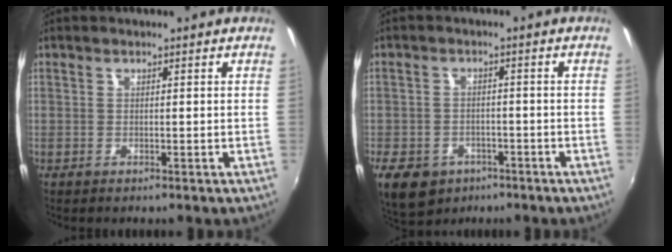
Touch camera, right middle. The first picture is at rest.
{"total": 12.1, "force": [-6.6, 8.6, 5.4], "torque": [-0.146, -0.019, -0.096]}